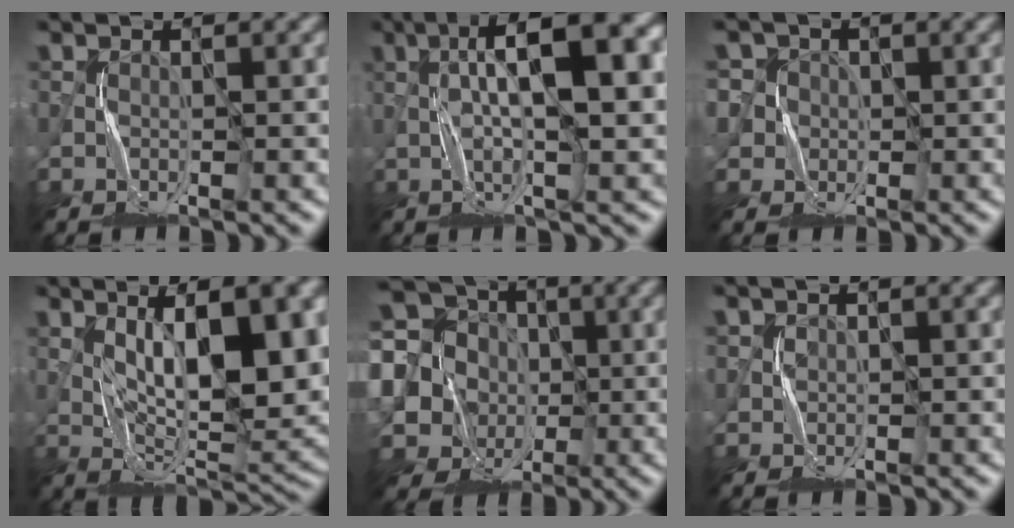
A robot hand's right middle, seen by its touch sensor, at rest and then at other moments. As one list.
[{"total": 10.2, "force": [1.5, 2.5, 9.7], "torque": [-0.142, 0.021, 0.016]}, {"total": 5.7, "force": [1.9, 5.3, 1.0], "torque": [-0.025, 0.040, 0.007]}, {"total": 10.7, "force": [2.7, 3.4, 9.7], "torque": [-0.153, -0.002, 0.052]}, {"total": 16.8, "force": [2.0, 15.5, 6.1], "torque": [-0.186, 0.028, 0.006]}, {"total": 1.2, "force": [0.6, 0.4, -1.0], "torque": [0.024, -0.003, 0.014]}]